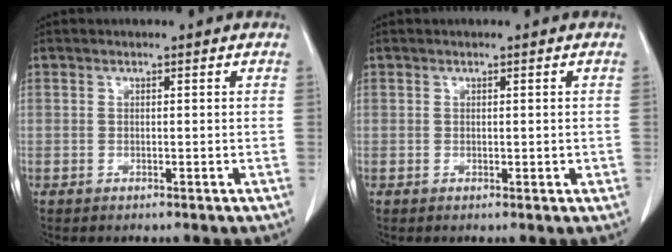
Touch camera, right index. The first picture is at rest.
{"total": 1.1, "force": [0.1, 0.5, 0.9], "torque": [-0.013, -0.003, 0.004]}